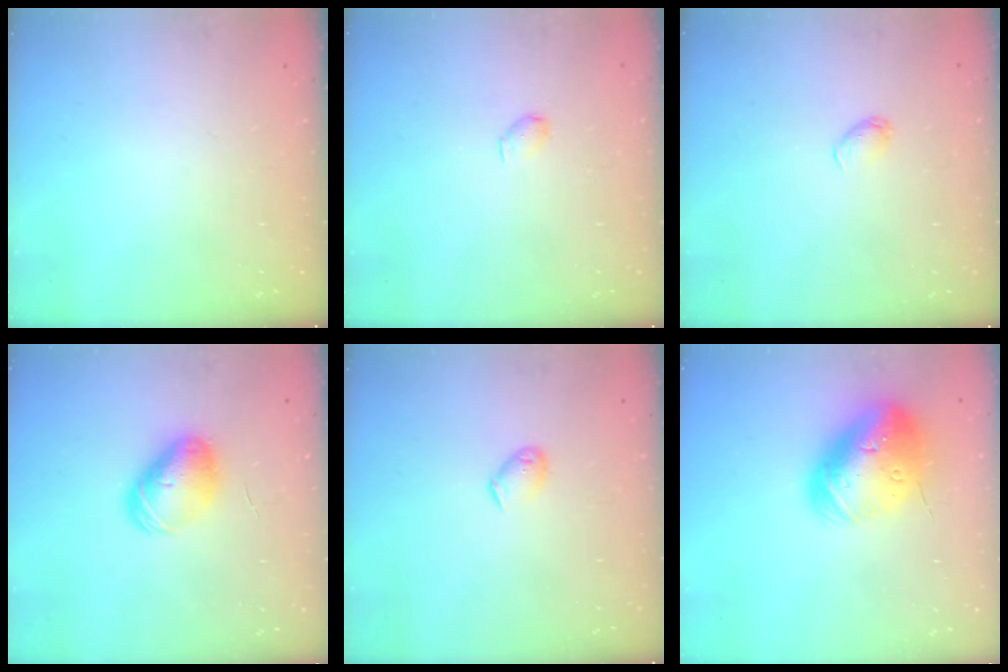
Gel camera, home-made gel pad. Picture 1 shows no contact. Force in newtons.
{"total": 2.9, "press": 2.9, "slide": 0.5}
{"total": 2.7, "press": 2.7, "slide": 0.5}
{"total": 8.6, "press": 8.5, "slide": 1.3}
{"total": 5.0, "press": 4.9, "slide": 0.9}
{"total": 25.7, "press": 25.4, "slide": 4.0}